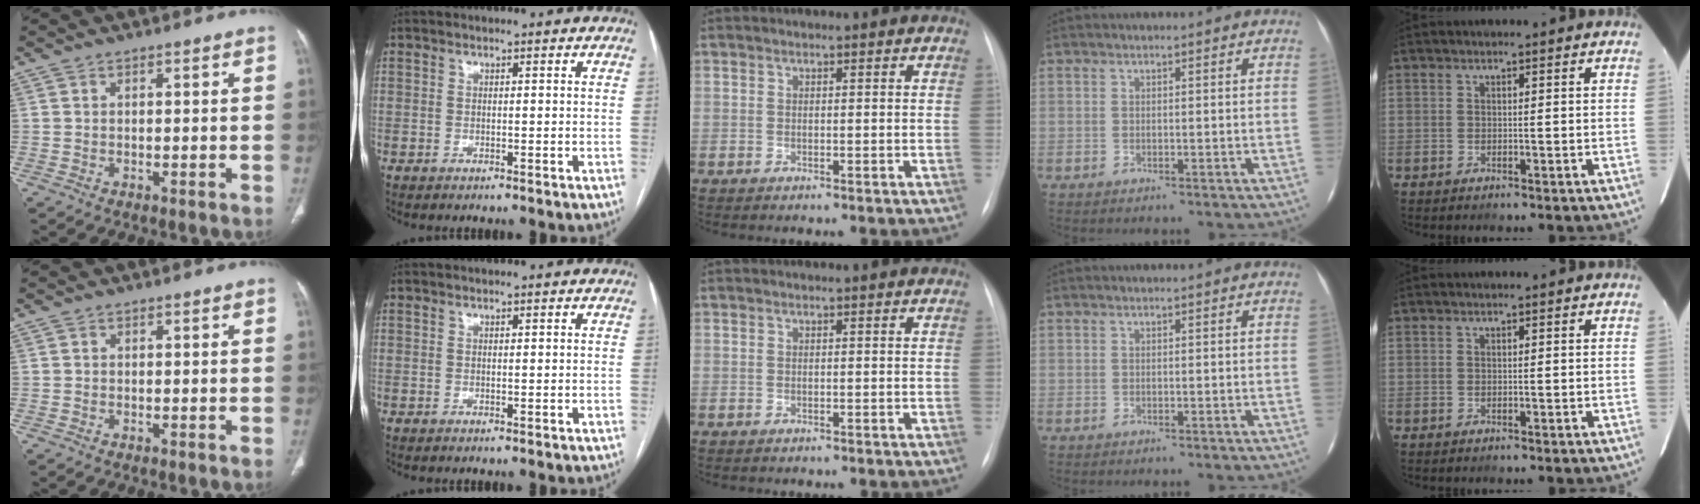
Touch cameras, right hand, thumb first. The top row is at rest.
{}